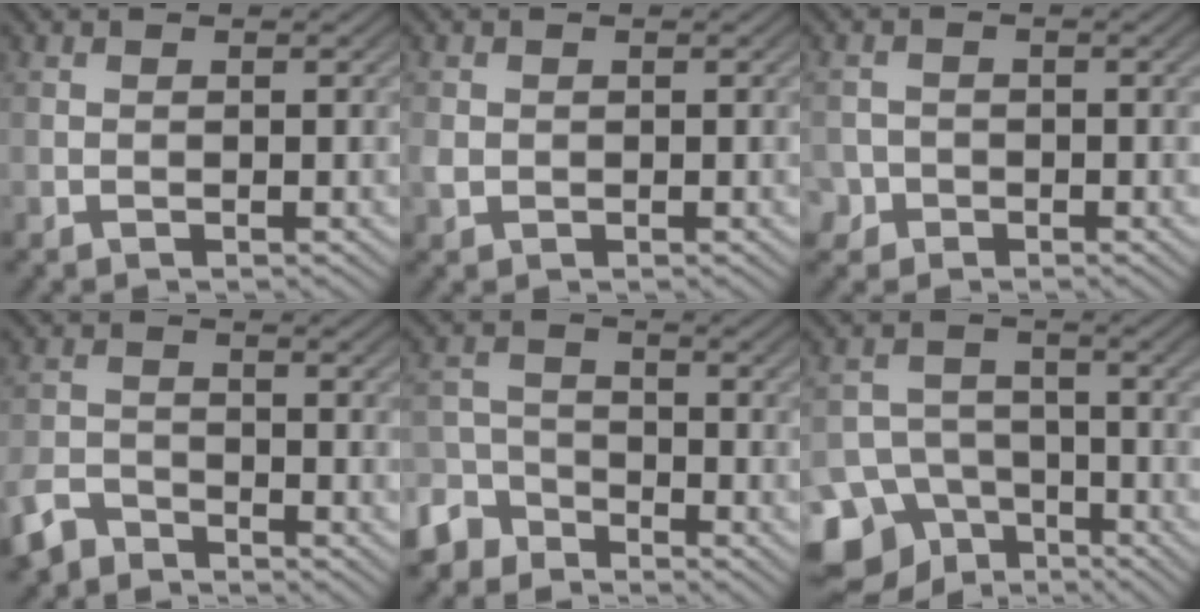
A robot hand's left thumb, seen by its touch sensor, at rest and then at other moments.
{"total": 1.4, "force": [-0.2, 1.2, 0.6], "torque": [-0.015, -0.003, -0.005]}
{"total": 2.5, "force": [-1.4, 2.0, 0.5], "torque": [-0.010, -0.001, -0.030]}
{"total": 4.8, "force": [-4.0, 2.0, 1.7], "torque": [-0.032, -0.007, -0.091]}
{"total": 5.6, "force": [-4.3, 3.0, 1.8], "torque": [-0.039, -0.002, -0.099]}
{"total": 11.9, "force": [-7.7, 8.2, 3.9], "torque": [-0.095, -0.031, -0.126]}